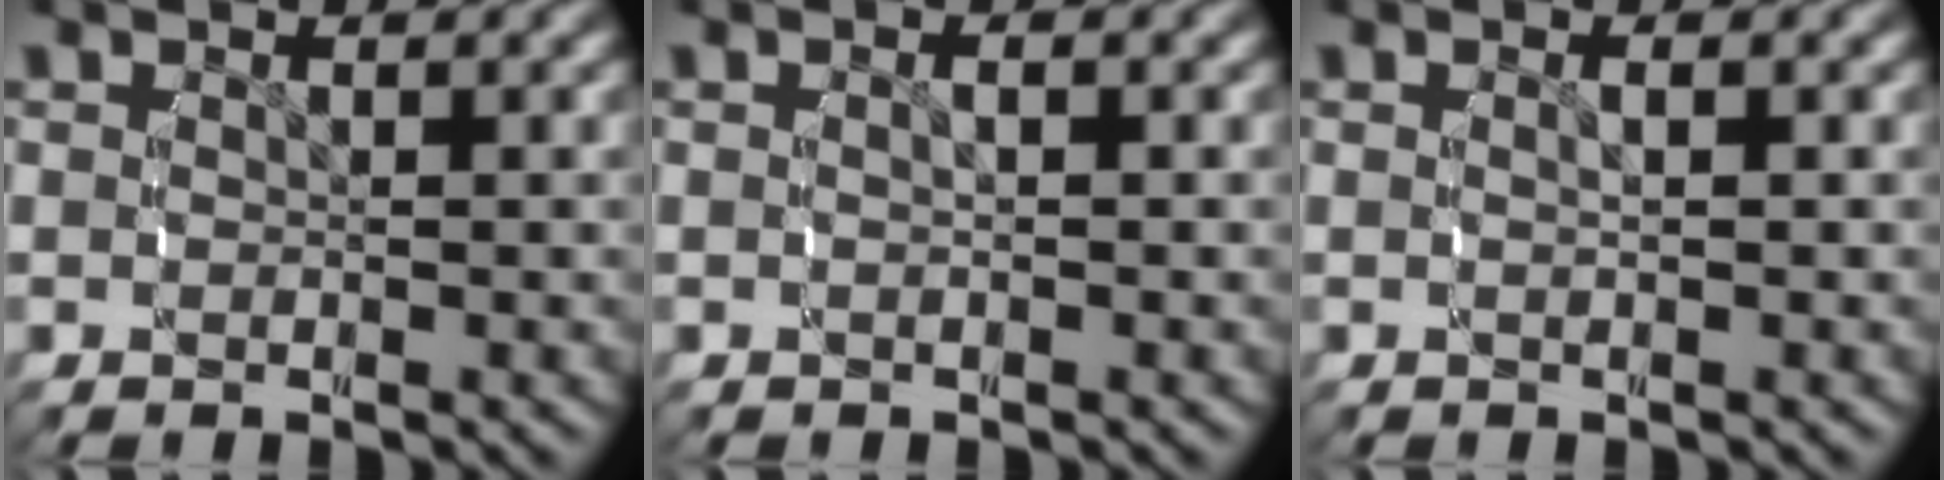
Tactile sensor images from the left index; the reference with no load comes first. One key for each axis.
{"total": 0.7, "fx": -0.3, "fy": 0.2, "fz": 0.6, "tx": -0.013, "ty": -0.004, "tz": -0.002}
{"total": 0.7, "fx": 0.0, "fy": -0.1, "fz": 0.7, "tx": -0.016, "ty": -0.003, "tz": 0.003}